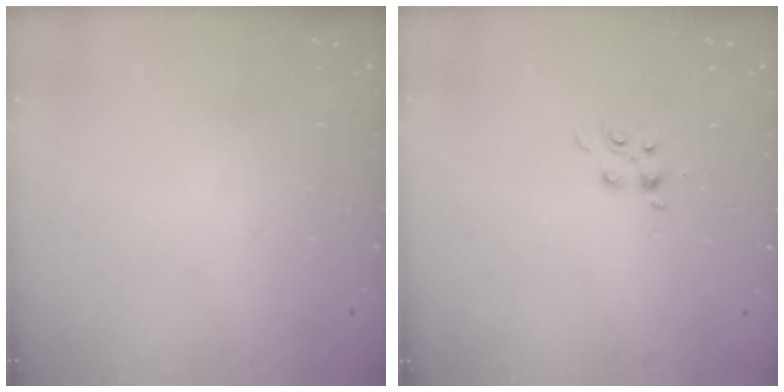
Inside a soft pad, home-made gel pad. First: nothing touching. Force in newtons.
{"total": 4.5, "press": 4.2, "slide": 1.4}